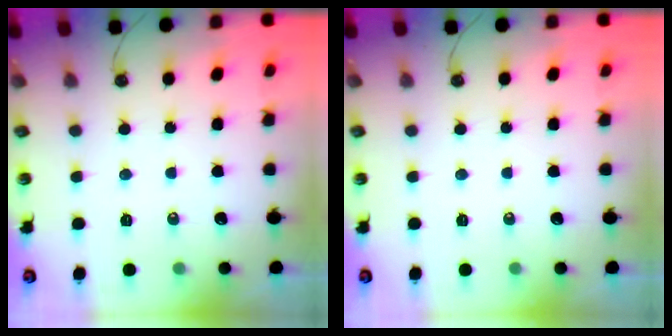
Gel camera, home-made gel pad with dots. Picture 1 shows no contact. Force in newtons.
{"total": 0.0}